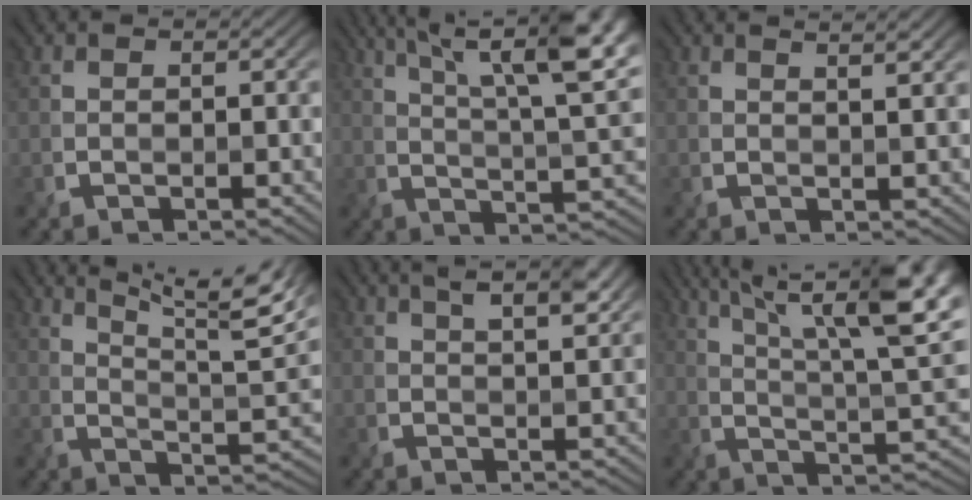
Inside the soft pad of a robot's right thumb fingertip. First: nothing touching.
{"total": 14.9, "force": [7.4, 3.7, 12.4], "torque": [-0.169, 0.018, 0.102]}
{"total": 3.5, "force": [2.3, 0.8, 2.5], "torque": [-0.028, 0.003, 0.025]}
{"total": 13.3, "force": [9.0, 2.3, 9.5], "torque": [-0.147, -0.002, 0.142]}
{"total": 4.4, "force": [2.4, 1.1, 3.5], "torque": [-0.063, 0.005, 0.044]}
{"total": 17.5, "force": [8.5, 4.6, 14.6], "torque": [-0.204, 0.029, 0.123]}